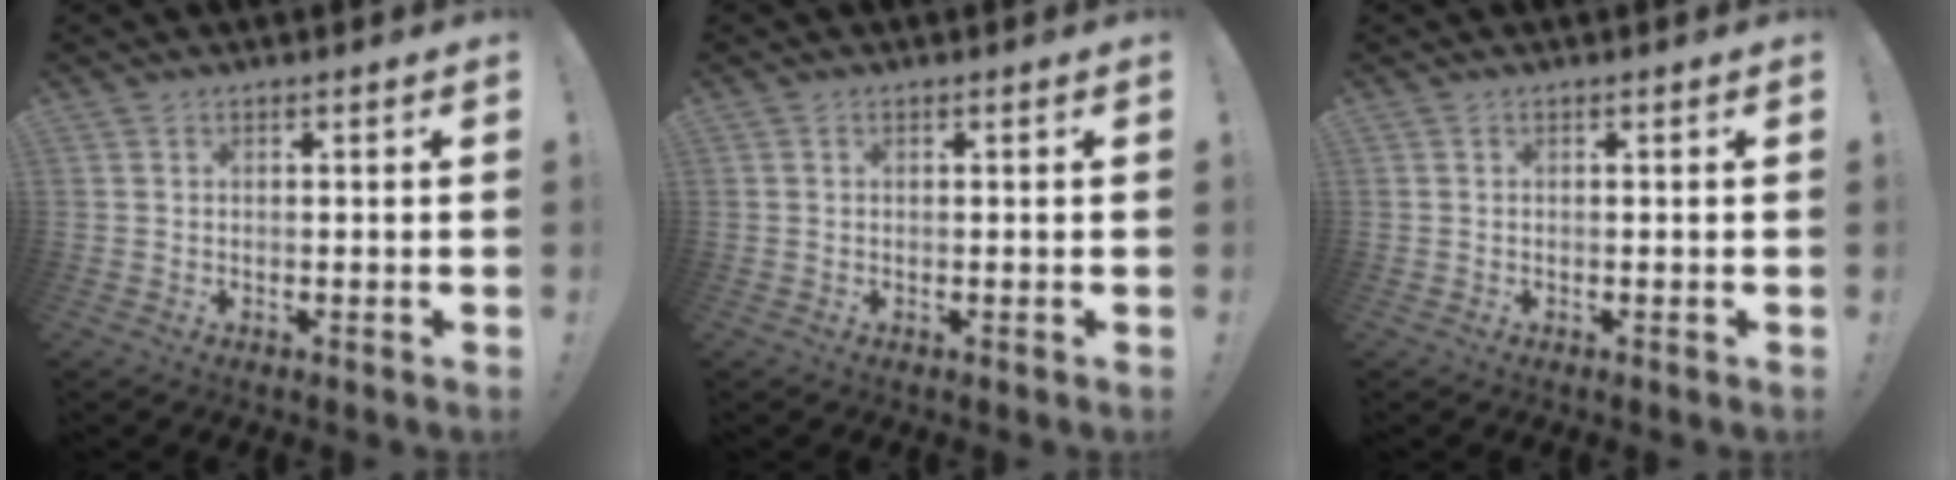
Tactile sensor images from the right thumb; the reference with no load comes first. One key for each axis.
{"total": 0.0}
{"total": 0.0}